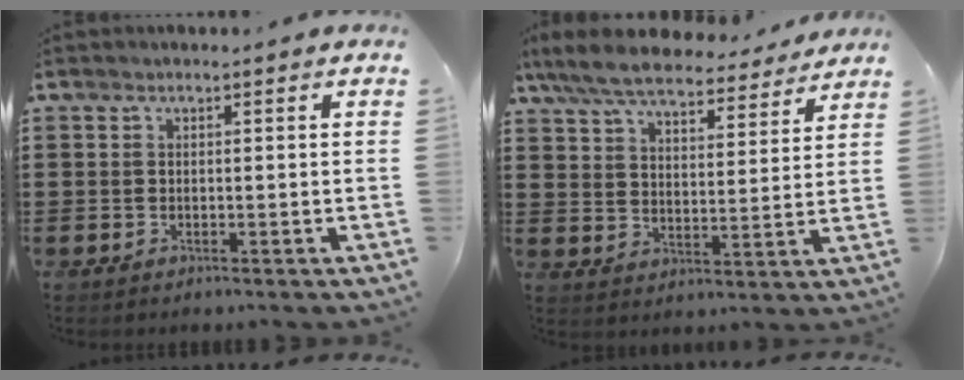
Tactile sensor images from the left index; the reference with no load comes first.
{"total": 7.8, "force": [7.2, 1.1, 2.8], "torque": [-0.086, -0.038, 0.128]}